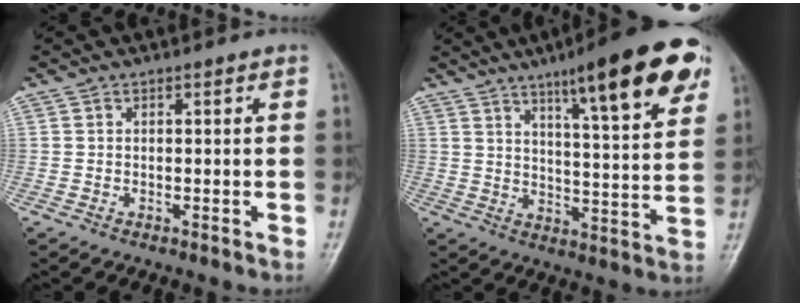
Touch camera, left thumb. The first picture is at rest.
{"total": 19.4, "force": [10.8, 3.7, 15.7], "torque": [-0.193, -0.035, 0.157]}